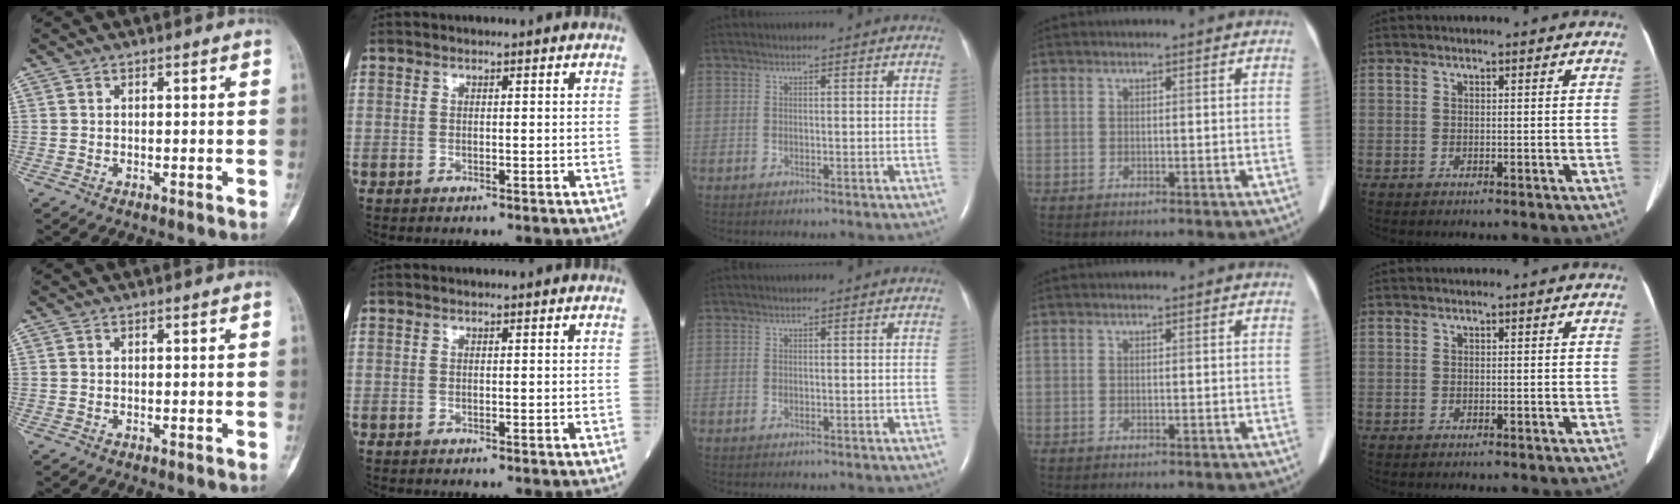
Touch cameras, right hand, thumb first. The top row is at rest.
{}